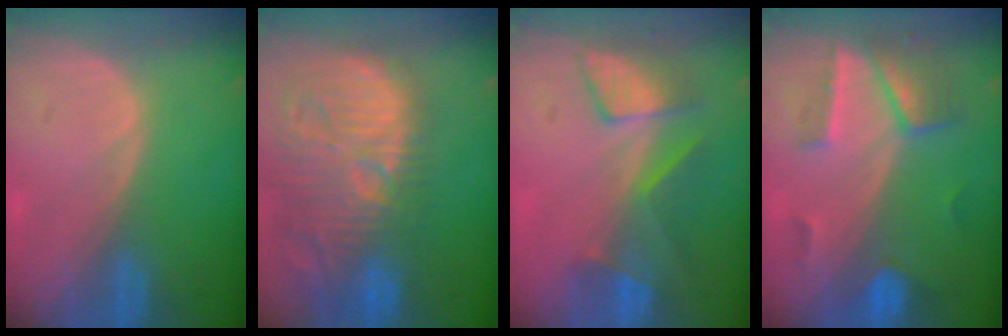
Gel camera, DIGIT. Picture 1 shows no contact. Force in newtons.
{"total": 15.1, "press": 13.2, "slide": 7.4}
{"total": 7.3, "press": 7.0, "slide": 2.2}
{"total": 7.2, "press": 6.3, "slide": 3.4}